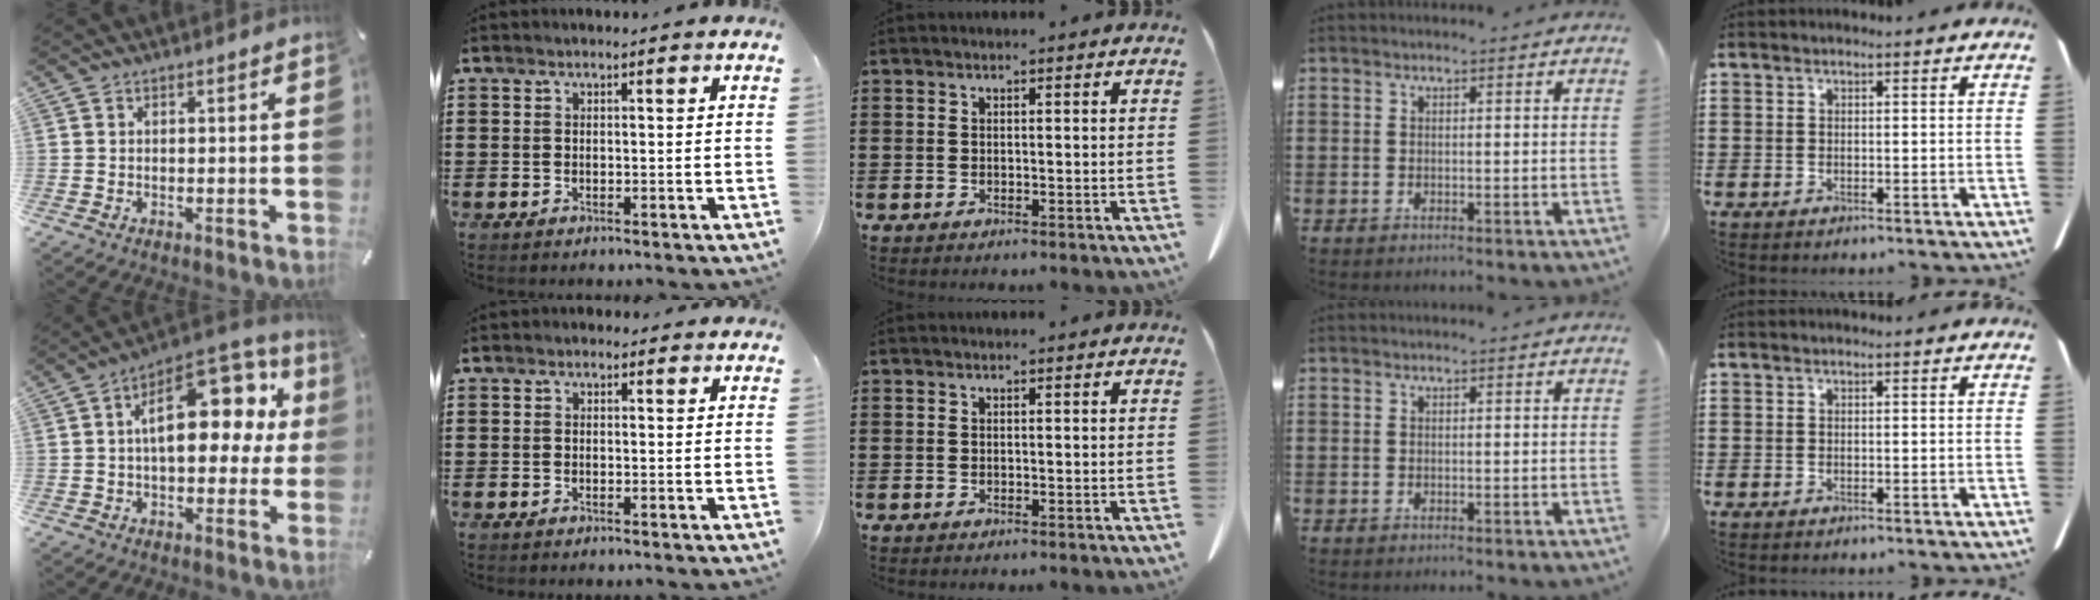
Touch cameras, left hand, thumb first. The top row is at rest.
{"thumb": {"total": 19.3, "force": [5.4, 10.7, 15.2], "torque": [-0.205, -0.029, 0.092]}, "index": {"total": 0.8, "force": [0.3, 0.6, 0.4], "torque": [-0.010, 0.006, 0.004]}}